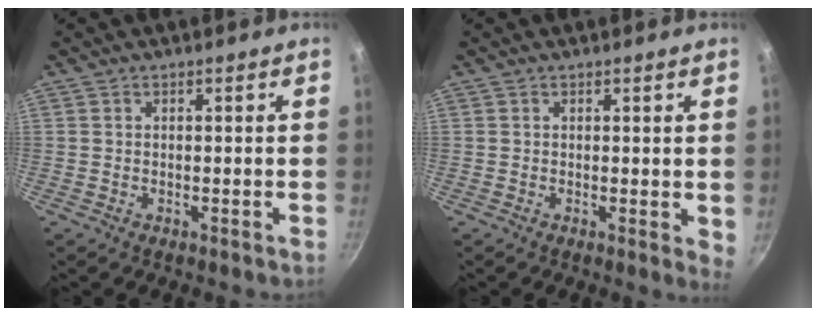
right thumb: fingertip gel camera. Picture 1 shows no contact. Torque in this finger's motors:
{"motor_torque": [-0.30, 0.32, -0.17, 0.15, -0.02]}